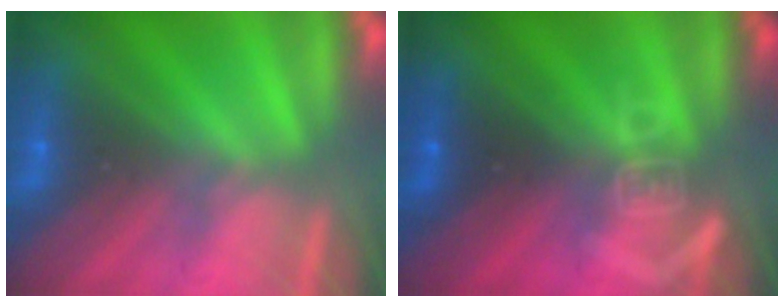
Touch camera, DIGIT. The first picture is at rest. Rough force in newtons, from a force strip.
{"total": 3.0}